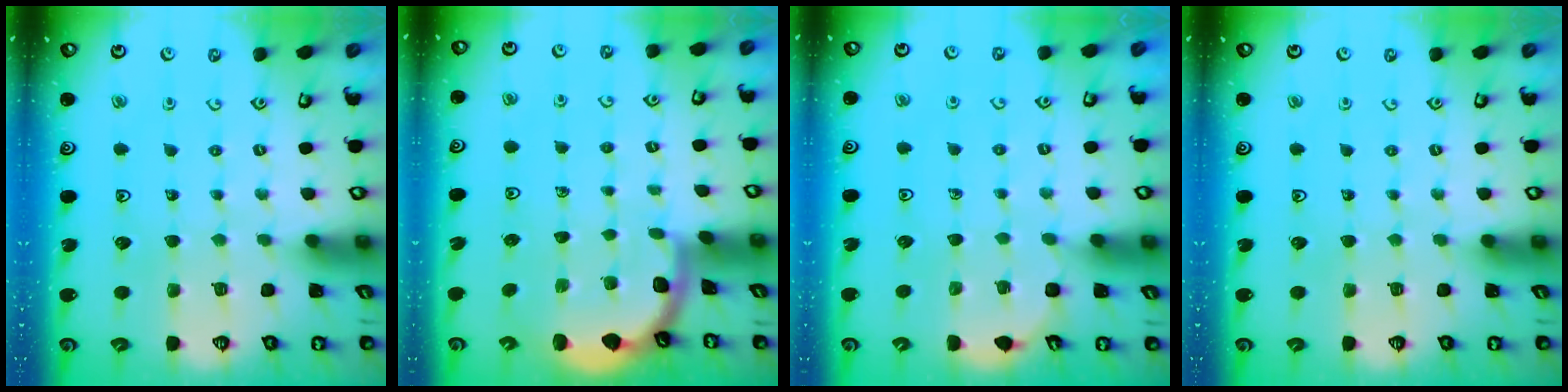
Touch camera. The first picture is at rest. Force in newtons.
{"total": 1.9, "press": 1.9, "slide": 0.0}
{"total": 2.7, "press": 2.6, "slide": 0.8}
{"total": 0.0}